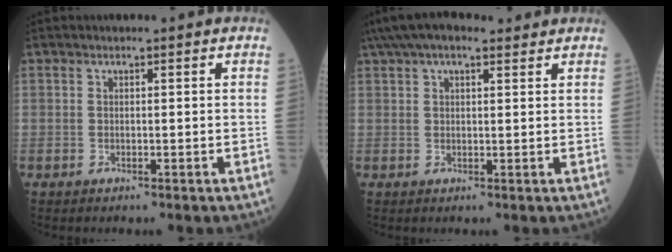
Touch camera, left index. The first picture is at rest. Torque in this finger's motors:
{"motor_torque": [0.89, -1.19, 0.05, 0.06]}